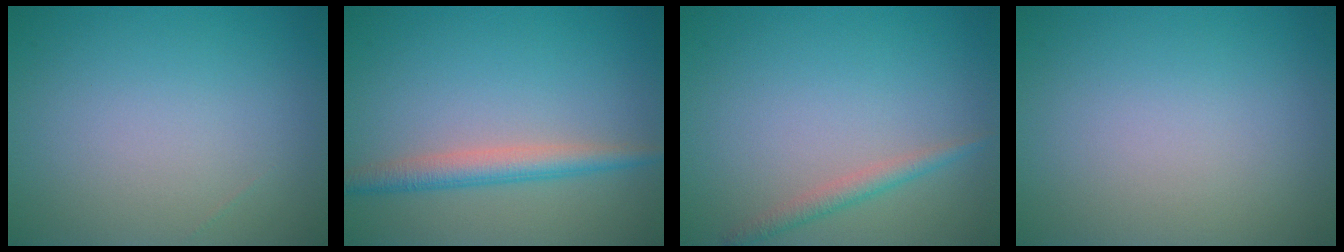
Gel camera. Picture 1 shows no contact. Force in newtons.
{"total": 2.9, "press": 2.9, "slide": 0.1}
{"total": 1.6, "press": 1.6, "slide": 0.1}
{"total": 0.0}